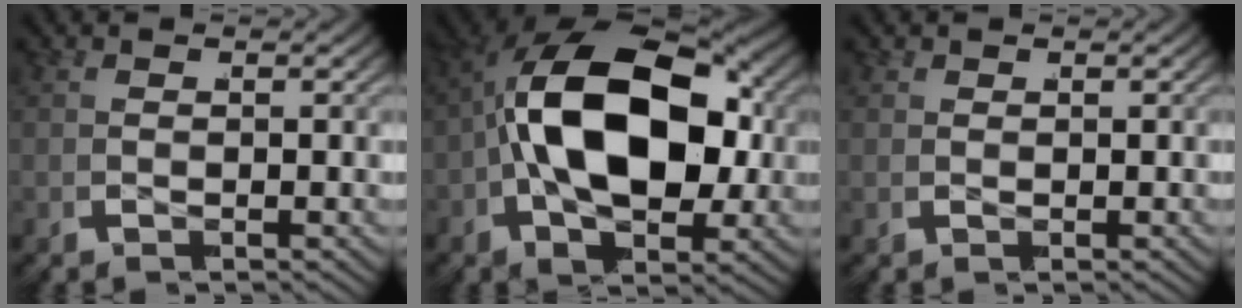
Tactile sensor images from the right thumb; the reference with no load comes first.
{"total": 17.9, "force": [-0.2, 10.5, 14.4], "torque": [-0.285, -0.016, -0.002]}
{"total": 0.5, "force": [0.3, 0.4, 0.0], "torque": [0.002, -0.005, 0.010]}